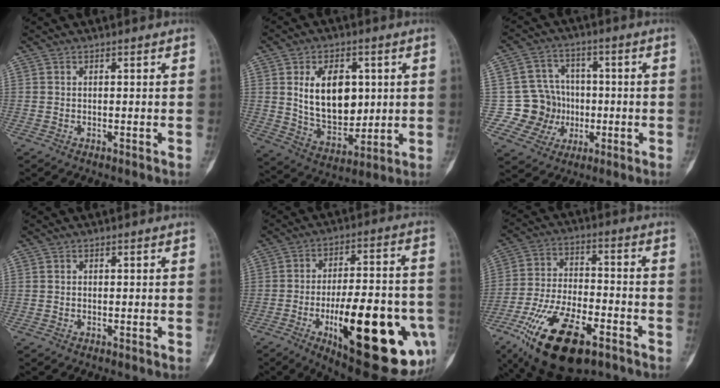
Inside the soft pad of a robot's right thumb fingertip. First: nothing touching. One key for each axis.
{"total": 14.1, "fx": 2.9, "fy": 9.0, "fz": 10.5, "tx": -0.132, "ty": -0.025, "tz": 0.061}
{"total": 9.8, "fx": -1.3, "fy": 9.5, "fz": 2.2, "tx": 0.014, "ty": 0.023, "tz": -0.020}
{"total": 0.0}
{"total": 29.0, "fx": -9.2, "fy": 9.9, "fz": 25.7, "tx": -0.329, "ty": 0.009, "tz": -0.116}
{"total": 20.8, "fx": -11.1, "fy": 9.1, "fz": 15.1, "tx": -0.294, "ty": 0.034, "tz": -0.189}